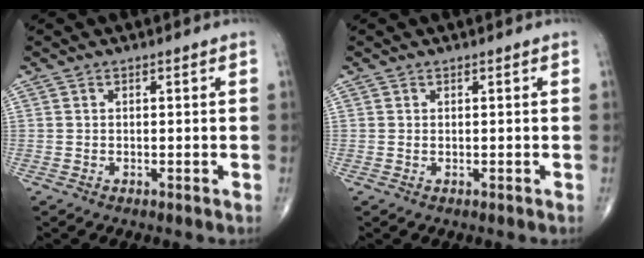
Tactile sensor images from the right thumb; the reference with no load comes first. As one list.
[{"total": 0.0}]